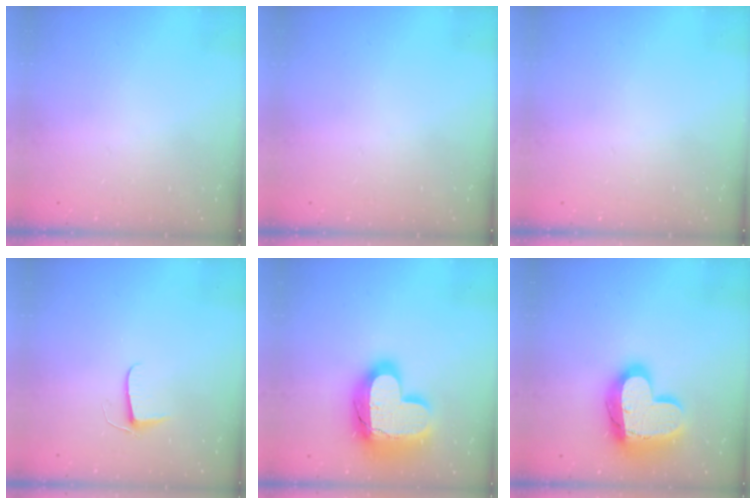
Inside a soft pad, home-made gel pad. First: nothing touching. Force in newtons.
{"total": 0.0}
{"total": 0.0}
{"total": 5.5, "press": 5.5, "slide": 0.5}
{"total": 22.3, "press": 22.3, "slide": 1.5}
{"total": 19.7, "press": 19.7, "slide": 1.4}